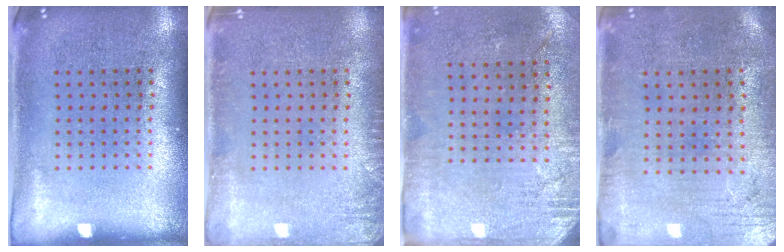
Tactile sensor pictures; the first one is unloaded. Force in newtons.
{"total": 1.4, "press": 1.4, "slide": 0.3}
{"total": 2.8, "press": 2.3, "slide": 1.6}
{"total": 0.5, "press": 0.2, "slide": 0.5}